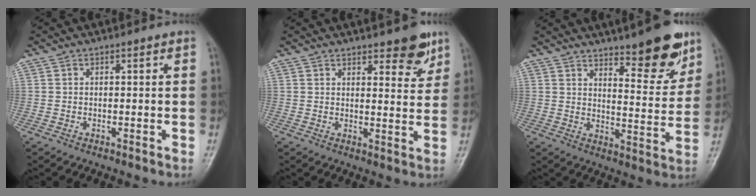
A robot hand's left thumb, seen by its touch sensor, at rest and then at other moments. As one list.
[{"total": 6.3, "force": [4.3, 2.2, 3.9], "torque": [-0.027, -0.028, 0.055]}, {"total": 12.3, "force": [8.6, 3.5, 8.1], "torque": [-0.079, -0.062, 0.129]}]